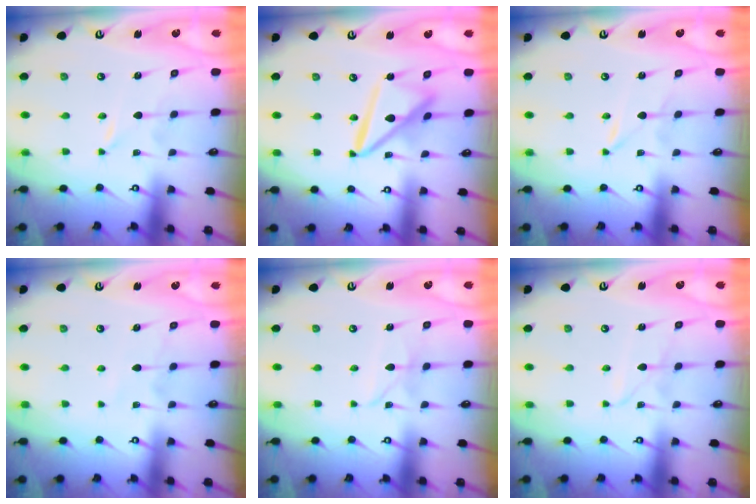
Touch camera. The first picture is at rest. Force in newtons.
{"total": 13.5, "press": 13.4, "slide": 1.4}
{"total": 0.6, "press": 0.5, "slide": 0.1}
{"total": 4.7, "press": 4.7, "slide": 0.6}
{"total": 4.7, "press": 4.7, "slide": 0.2}
{"total": 4.6, "press": 4.6, "slide": 0.4}